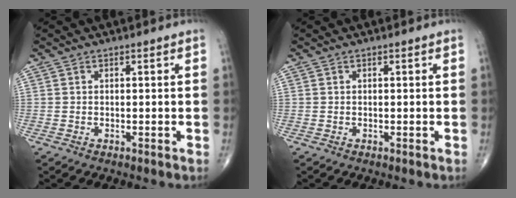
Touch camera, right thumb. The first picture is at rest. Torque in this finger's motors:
{"motor_torque": [0.06, 0.01, -0.08, -0.01, 0.01]}